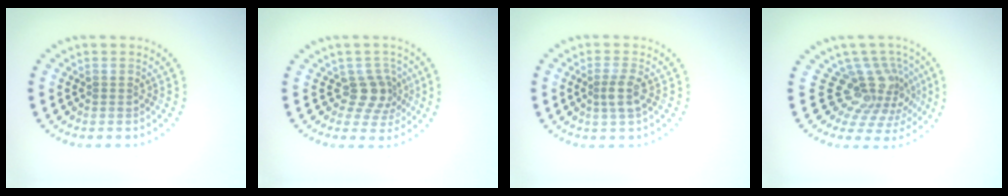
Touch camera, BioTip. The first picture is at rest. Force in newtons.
{"total": 3.0, "press": 2.1, "slide": 2.1}
{"total": 1.9, "press": 1.5, "slide": 1.2}
{"total": 4.7, "press": 3.1, "slide": 3.6}